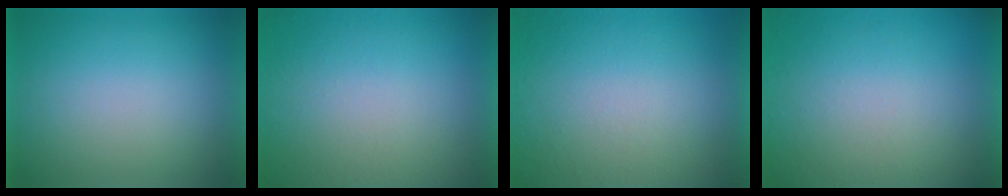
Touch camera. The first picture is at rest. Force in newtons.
{"total": 5.8}
{"total": 8.4}
{"total": 4.9}